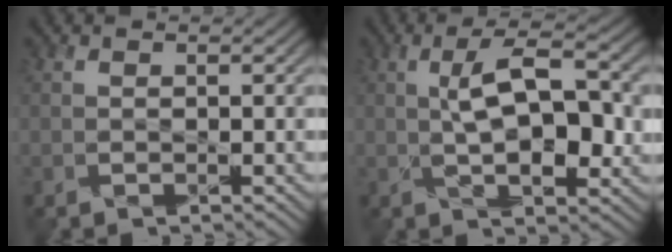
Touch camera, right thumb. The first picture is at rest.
{"total": 7.8, "force": [0.8, 3.0, 7.1], "torque": [-0.123, 0.012, 0.008]}